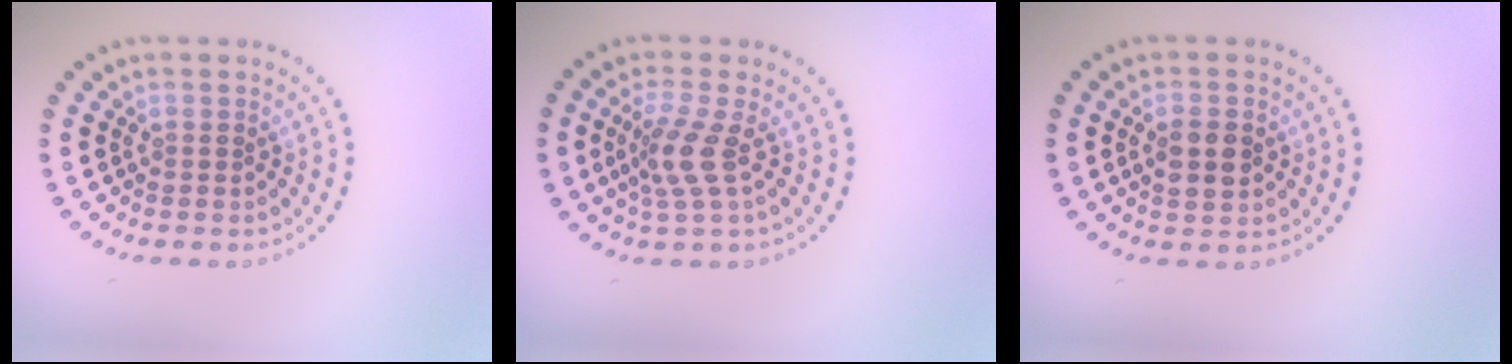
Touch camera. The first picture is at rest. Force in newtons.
{"total": 2.9, "press": 2.1, "slide": 2.0}
{"total": 2.5, "press": 2.4, "slide": 0.2}